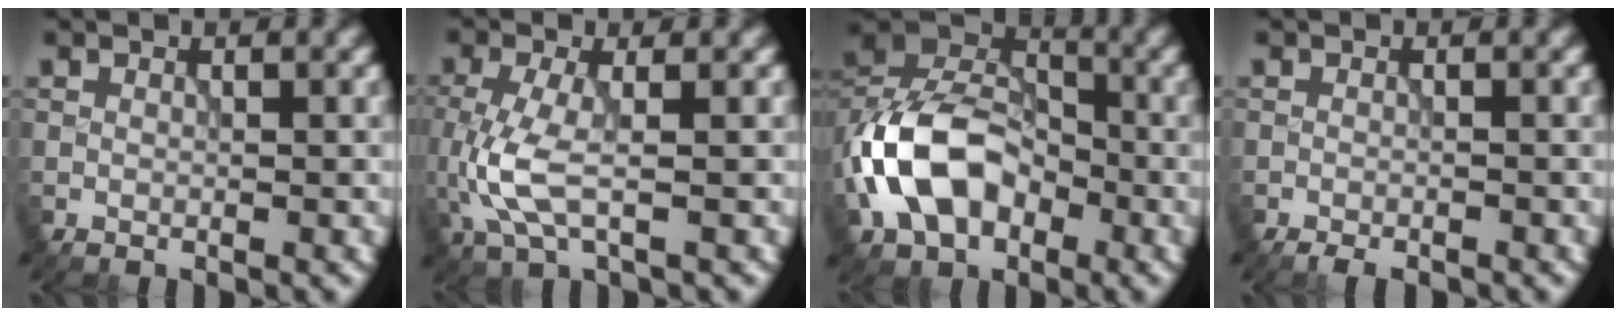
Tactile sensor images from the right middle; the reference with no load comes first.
{"total": 4.2, "force": [-0.8, 1.5, 3.8], "torque": [-0.101, -0.007, -0.017]}
{"total": 9.5, "force": [-3.0, 6.5, 6.2], "torque": [-0.118, 0.014, -0.070]}
{"total": 1.7, "force": [-1.5, 0.5, 0.8], "torque": [-0.010, -0.002, -0.024]}